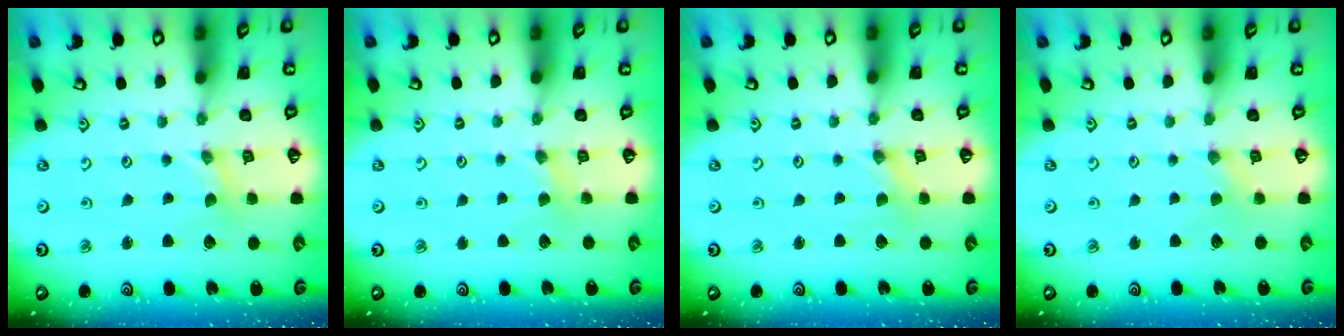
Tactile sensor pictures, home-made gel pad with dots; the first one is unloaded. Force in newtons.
{"total": 1.9, "press": 1.9, "slide": 0.4}
{"total": 0.0}
{"total": 1.1, "press": 1.1, "slide": 0.2}